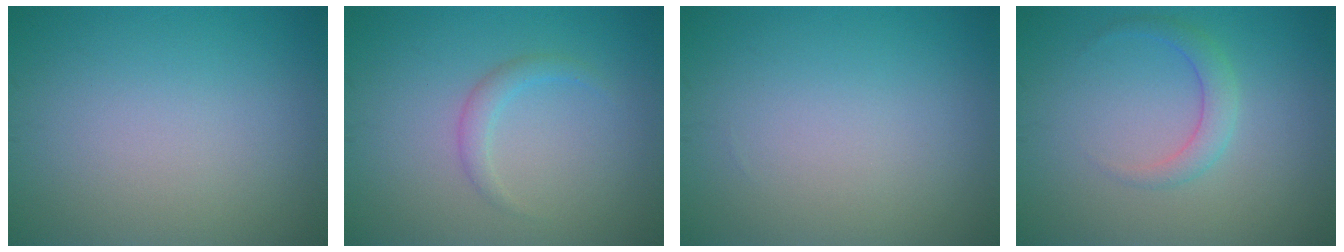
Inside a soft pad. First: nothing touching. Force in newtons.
{"total": 1.5, "press": 1.5, "slide": 0.1}
{"total": 0.0}
{"total": 2.0, "press": 2.0, "slide": 0.1}